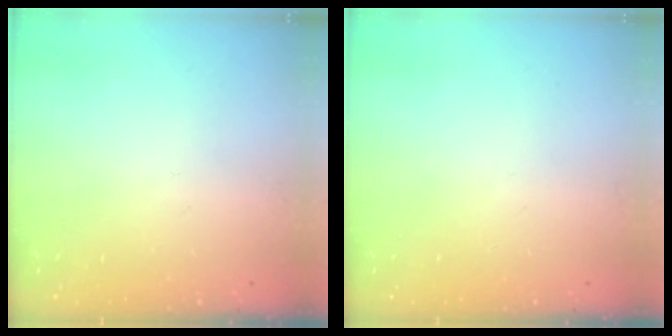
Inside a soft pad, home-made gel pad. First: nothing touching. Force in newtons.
{"total": 0.0}